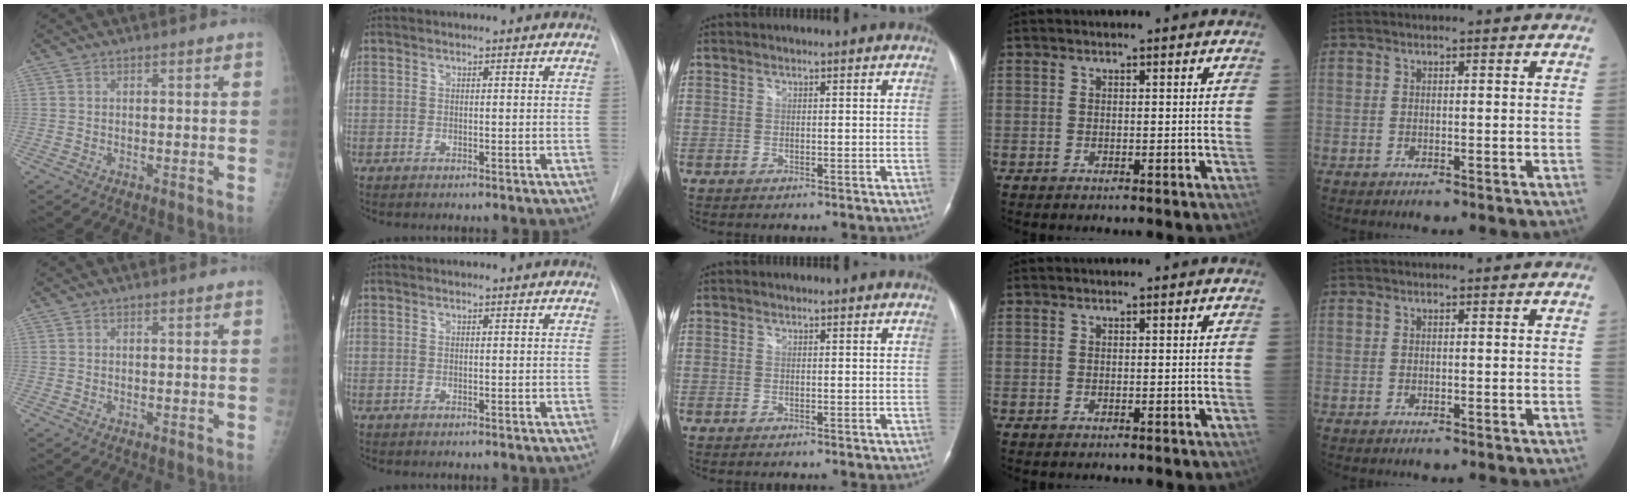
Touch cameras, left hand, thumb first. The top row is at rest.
{}